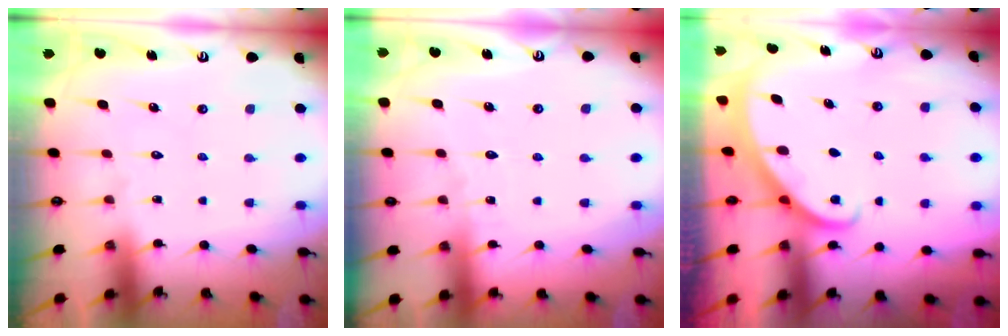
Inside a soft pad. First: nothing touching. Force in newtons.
{"total": 1.9, "press": 1.9, "slide": 0.2}
{"total": 1.5, "press": 1.5, "slide": 0.1}